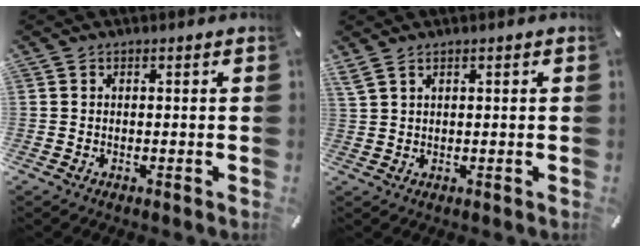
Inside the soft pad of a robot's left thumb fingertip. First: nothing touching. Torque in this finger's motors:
{"motor_torque": [0.88, 0.81, 1.39, -1.37, 0.22]}